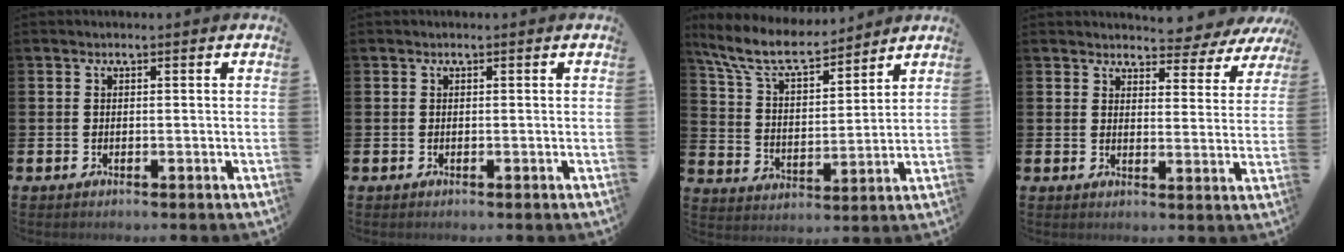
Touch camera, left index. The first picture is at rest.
{"total": 0.0}
{"total": 8.5, "force": [7.5, 2.2, 3.2], "torque": [-0.101, -0.041, 0.135]}
{"total": 3.2, "force": [3.1, 0.8, -0.2], "torque": [-0.003, -0.034, 0.049]}